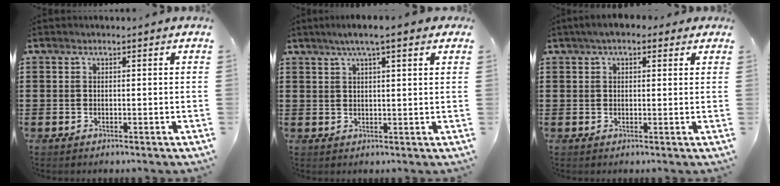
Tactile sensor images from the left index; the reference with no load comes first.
{"total": 4.7, "force": [3.1, 0.5, 3.4], "torque": [-0.066, 0.005, 0.053]}
{"total": 3.2, "force": [2.1, 1.6, 1.8], "torque": [-0.044, 0.009, 0.037]}